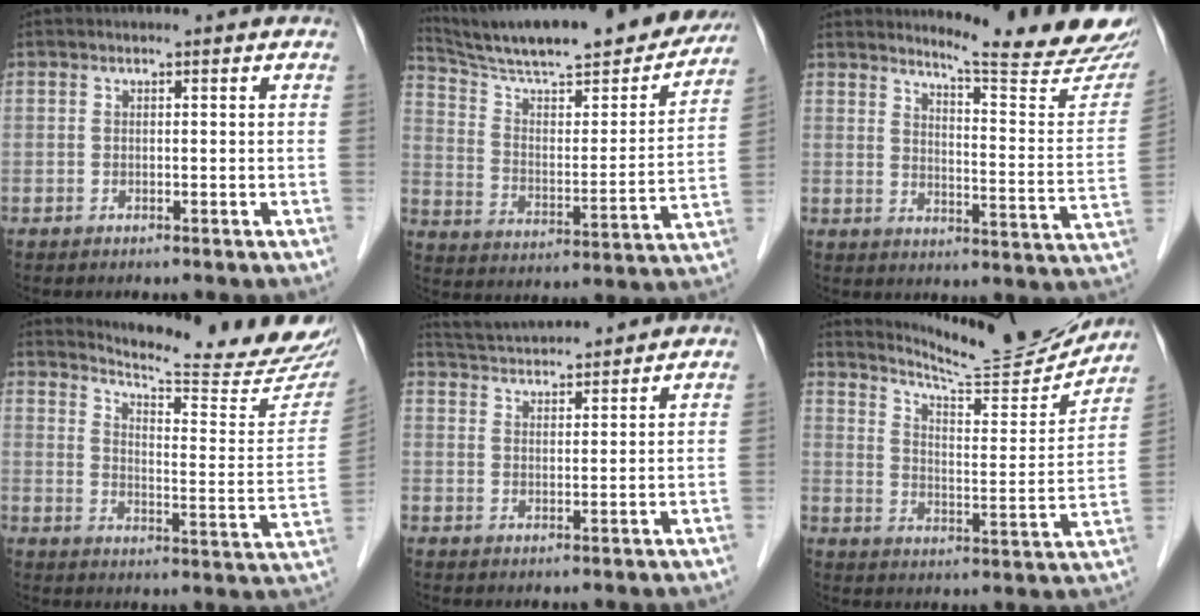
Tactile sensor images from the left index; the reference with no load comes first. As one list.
[{"total": 27.5, "force": [24.2, 3.8, 12.5], "torque": [-0.202, -0.035, 0.339]}, {"total": 17.3, "force": [16.3, -0.2, 6.0], "torque": [-0.083, -0.109, 0.192]}, {"total": 20.3, "force": [19.5, 0.2, 5.6], "torque": [-0.092, -0.107, 0.240]}, {"total": 9.8, "force": [9.4, 0.6, 2.4], "torque": [-0.053, 0.030, 0.152]}, {"total": 16.9, "force": [16.3, 0.4, 4.5], "torque": [-0.080, -0.052, 0.231]}]